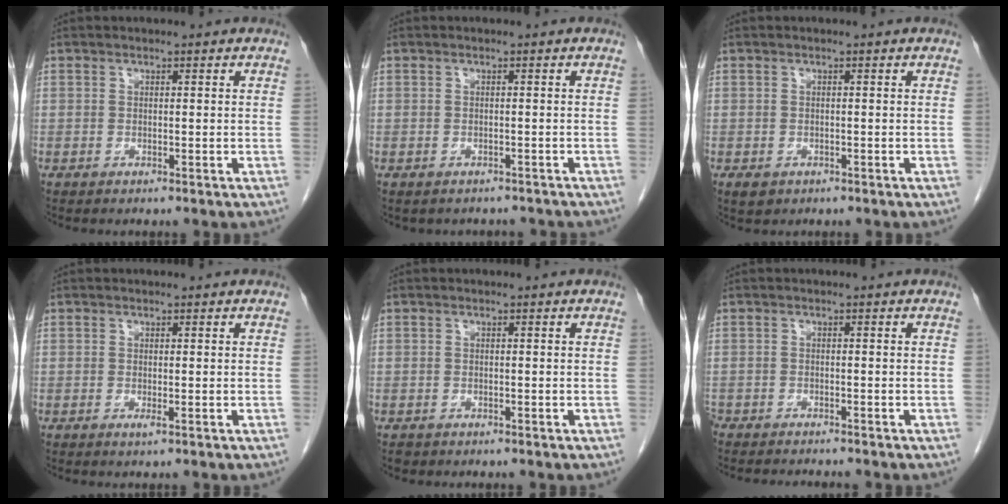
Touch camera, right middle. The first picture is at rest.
{"total": 3.6, "force": [-3.1, 1.7, 0.5], "torque": [-0.008, 0.006, -0.035]}
{"total": 1.6, "force": [-0.8, 1.2, 0.7], "torque": [-0.012, 0.001, -0.003]}
{"total": 0.6, "force": [-0.2, 0.0, 0.6], "torque": [-0.011, -0.002, -0.003]}
{"total": 0.7, "force": [-0.5, 0.5, 0.0], "torque": [-0.010, 0.001, -0.008]}
{"total": 5.1, "force": [-4.9, 0.5, 1.3], "torque": [-0.013, -0.012, -0.076]}